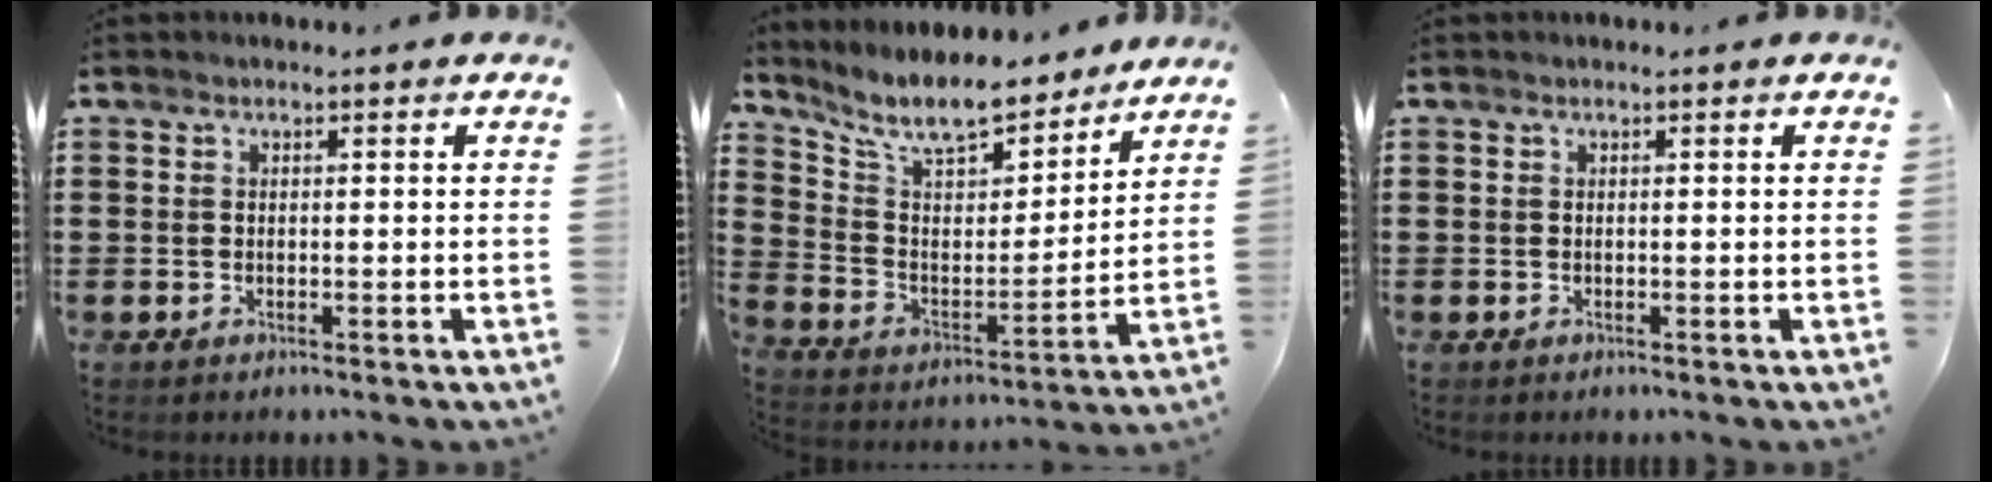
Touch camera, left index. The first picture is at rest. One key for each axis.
{"total": 9.5, "fx": 8.5, "fy": 1.8, "fz": 3.9, "tx": -0.104, "ty": -0.053, "tz": 0.149}
{"total": 0.0}